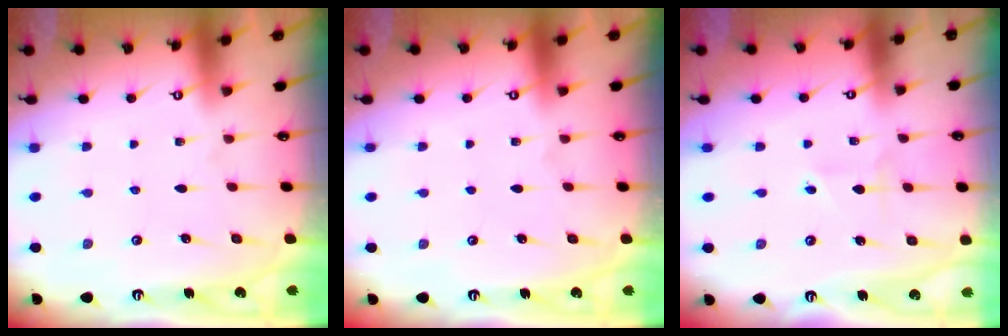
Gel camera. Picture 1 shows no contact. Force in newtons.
{"total": 0.0}
{"total": 2.1, "press": 2.0, "slide": 0.9}